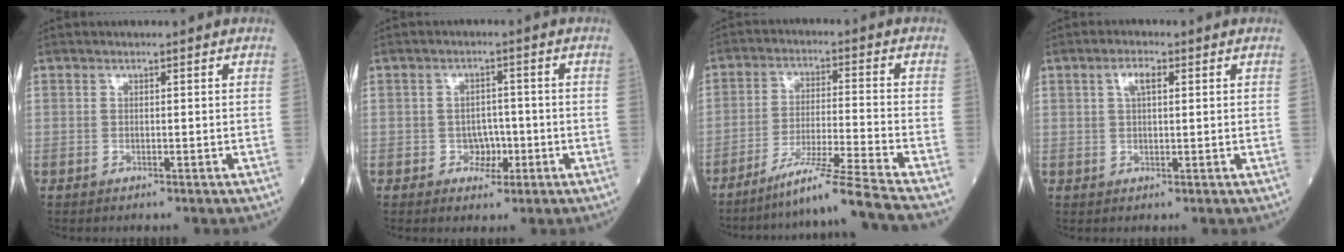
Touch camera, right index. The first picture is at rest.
{"total": 3.2, "force": [-1.2, 2.3, 1.8], "torque": [-0.020, 0.007, -0.017]}
{"total": 12.4, "force": [-10.5, -3.6, 5.5], "torque": [-0.080, -0.023, -0.176]}
{"total": 2.9, "force": [1.1, 1.0, 2.5], "torque": [-0.050, 0.007, 0.021]}